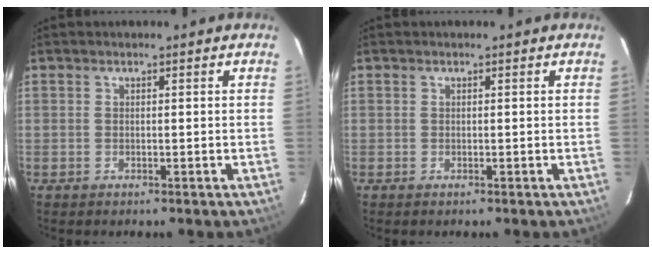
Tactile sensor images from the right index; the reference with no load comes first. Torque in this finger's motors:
{"motor_torque": [0.08, 0.00, -0.01, 0.01]}